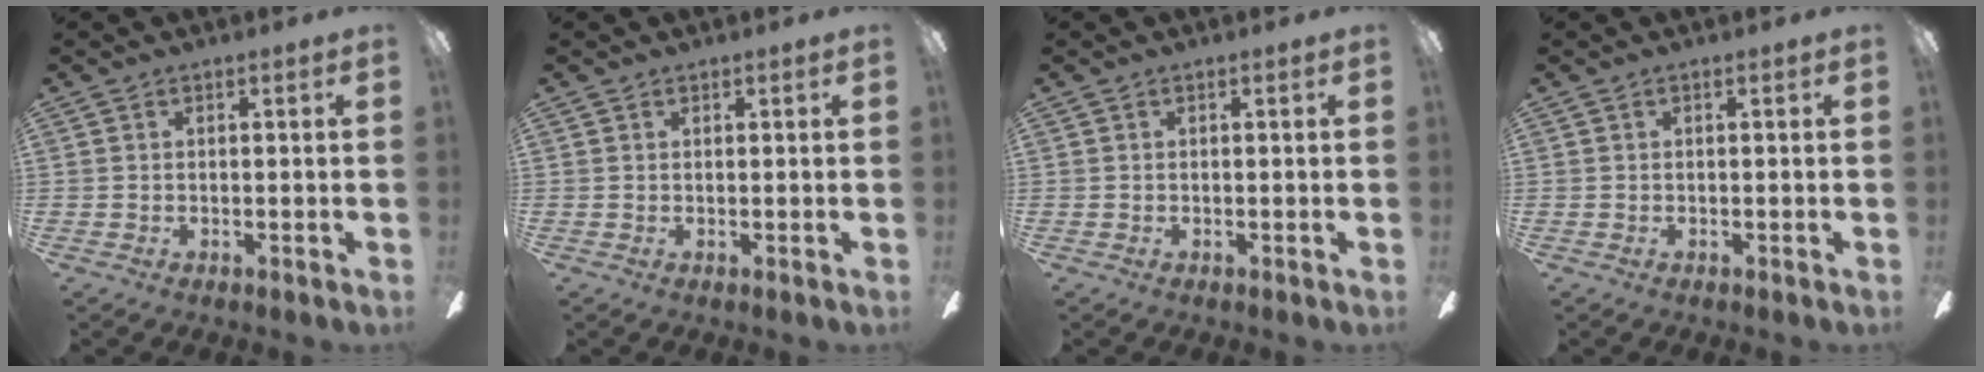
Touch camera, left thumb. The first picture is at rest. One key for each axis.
{"total": 0.6, "fx": 0.6, "fy": 0.3, "fz": 0.0, "tx": -0.001, "ty": 0.001, "tz": 0.010}
{"total": 0.0}
{"total": 0.0}